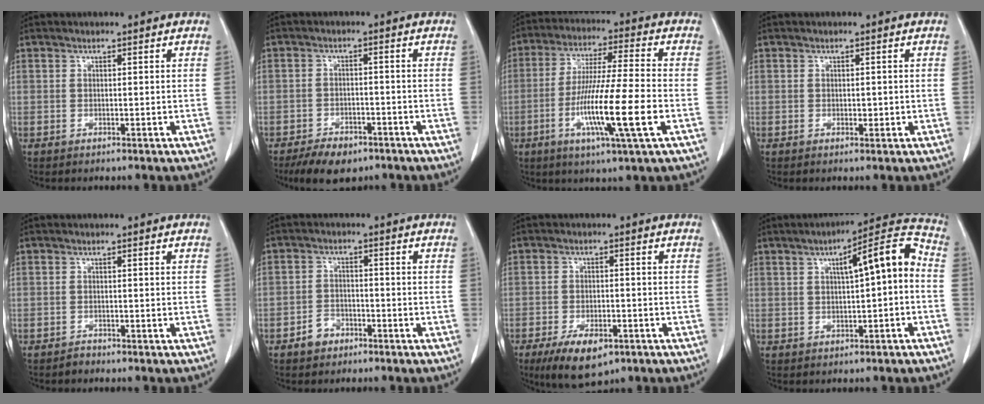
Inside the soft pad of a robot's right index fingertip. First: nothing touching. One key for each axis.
{"total": 6.9, "fx": -5.1, "fy": 3.2, "fz": 3.3, "tx": -0.055, "ty": -0.001, "tz": -0.082}
{"total": 14.4, "fx": -4.3, "fy": -0.1, "fz": 13.7, "tx": -0.260, "ty": -0.017, "tz": -0.081}
{"total": 1.2, "fx": -0.2, "fy": 0.8, "fz": 0.9, "tx": -0.010, "ty": 0.000, "tz": 0.000}
{"total": 0.9, "fx": -0.9, "fy": 0.2, "fz": 0.0, "tx": 0.001, "ty": 0.000, "tz": -0.016}
{"total": 3.6, "fx": -2.3, "fy": 2.6, "fz": 1.0, "tx": -0.013, "ty": 0.009, "tz": -0.039}
{"total": 8.5, "fx": -5.2, "fy": 3.6, "fz": 5.7, "tx": -0.096, "ty": -0.010, "tz": -0.079}
{"total": 9.4, "fx": 0.7, "fy": 1.5, "fz": 9.2, "tx": -0.127, "ty": 0.032, "tz": 0.006}